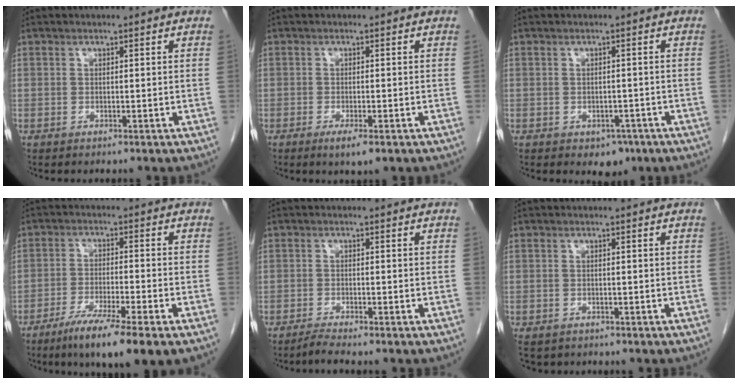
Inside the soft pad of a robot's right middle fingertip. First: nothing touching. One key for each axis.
{"total": 2.9, "fx": -1.6, "fy": 0.5, "fz": 2.4, "tx": -0.036, "ty": -0.005, "tz": -0.023}
{"total": 2.9, "fx": -1.6, "fy": 1.9, "fz": 1.5, "tx": -0.010, "ty": 0.003, "tz": -0.011}
{"total": 10.0, "fx": -6.3, "fy": -0.1, "fz": 7.7, "tx": -0.130, "ty": -0.025, "tz": -0.105}
{"total": 1.9, "fx": -1.7, "fy": -0.5, "fz": 0.6, "tx": -0.020, "ty": -0.005, "tz": -0.035}
{"total": 3.5, "fx": -2.7, "fy": 2.0, "fz": 1.1, "tx": -0.019, "ty": -0.003, "tz": -0.035}